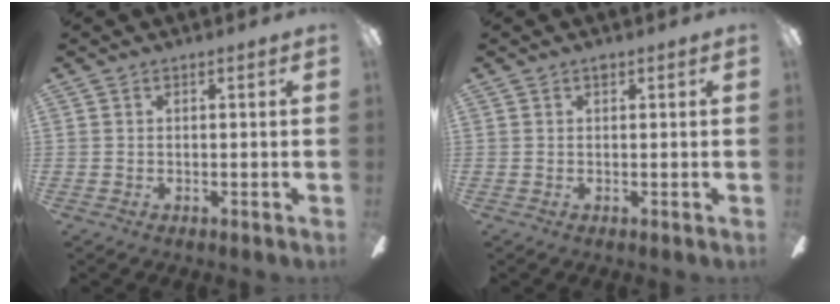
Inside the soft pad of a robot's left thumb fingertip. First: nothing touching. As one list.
[{"total": 0.7, "force": [0.4, 0.3, 0.4], "torque": [-0.009, 0.003, 0.007]}]